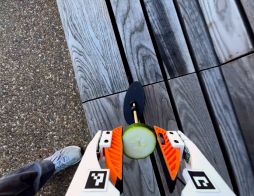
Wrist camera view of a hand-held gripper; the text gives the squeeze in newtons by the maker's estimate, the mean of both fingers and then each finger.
{"total": 11.7, "left": 12.3, "right": 11.1}